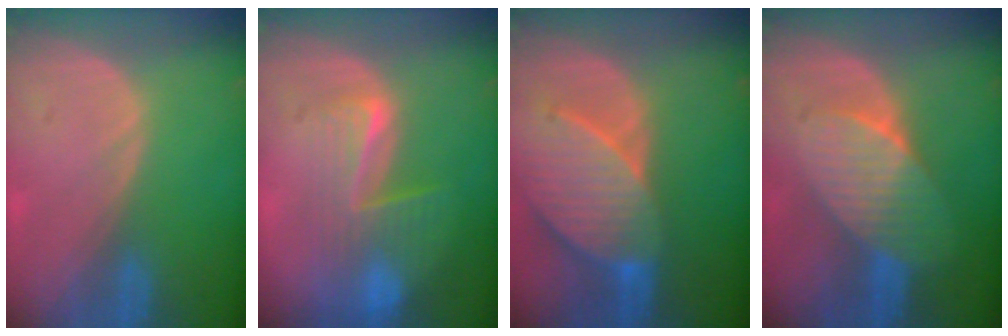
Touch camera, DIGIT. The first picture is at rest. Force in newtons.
{"total": 7.4, "press": 7.1, "slide": 2.2}
{"total": 9.9, "press": 8.9, "slide": 4.5}
{"total": 7.4, "press": 6.9, "slide": 2.5}